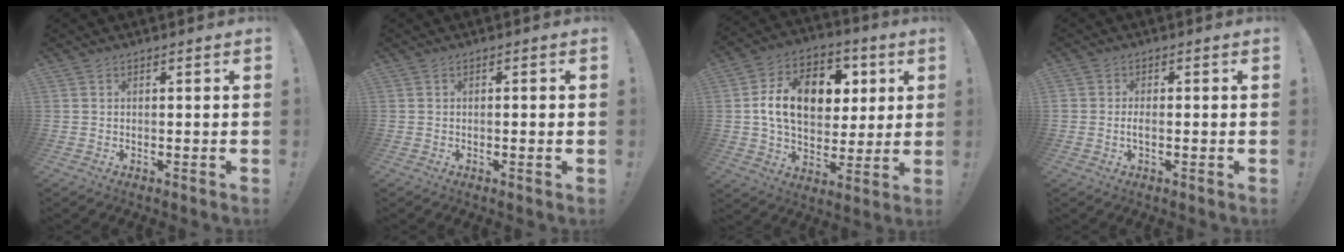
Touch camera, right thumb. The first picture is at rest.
{"total": 1.3, "force": [-0.4, -0.1, 1.3], "torque": [-0.021, -0.001, -0.007]}
{"total": 17.9, "force": [3.9, 12.7, 12.1], "torque": [-0.178, 0.000, 0.075]}
{"total": 1.5, "force": [-0.7, 0.7, 1.1], "torque": [-0.024, 0.006, -0.012]}